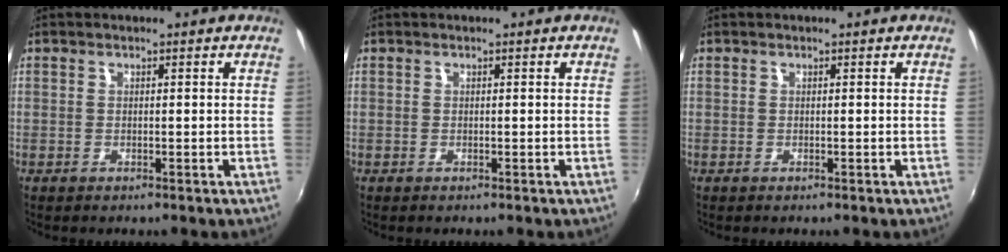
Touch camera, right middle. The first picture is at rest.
{"total": 0.0}
{"total": 0.0}